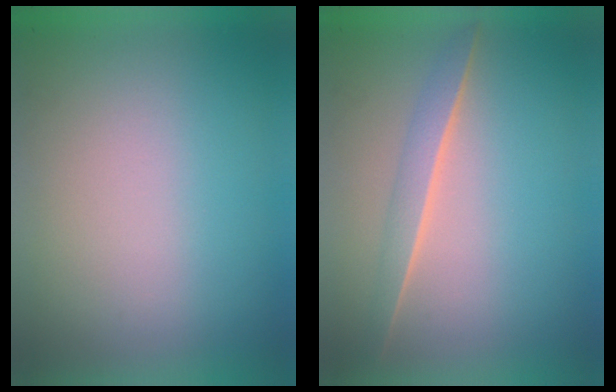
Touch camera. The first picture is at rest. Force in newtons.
{"total": 1.7}